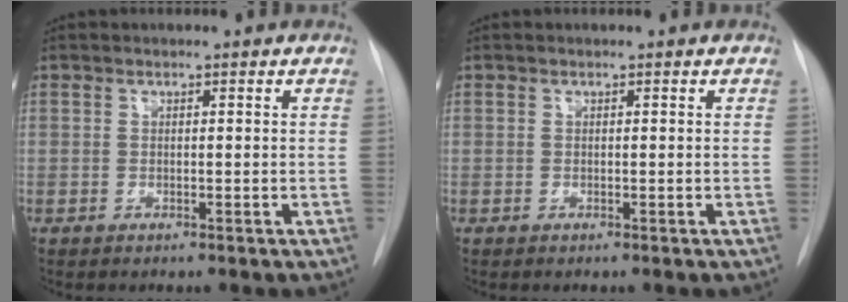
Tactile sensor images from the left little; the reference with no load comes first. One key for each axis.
{"total": 0.0}